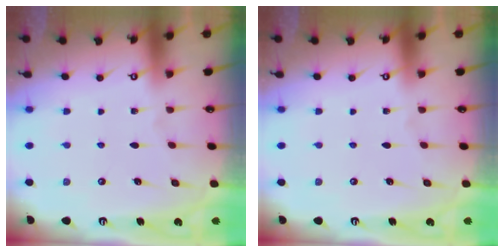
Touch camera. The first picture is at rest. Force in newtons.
{"total": 0.0}